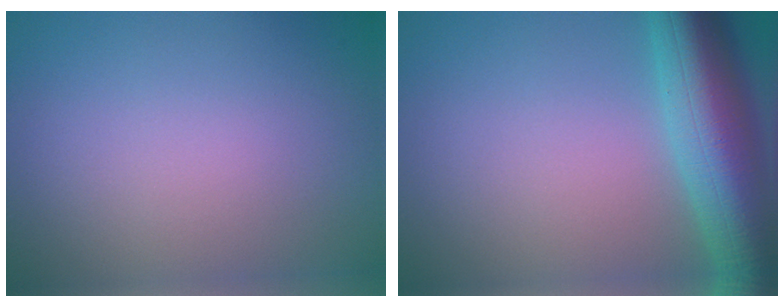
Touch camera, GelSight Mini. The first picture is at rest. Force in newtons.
{"total": 10.0, "press": 10.0, "slide": 0.3}